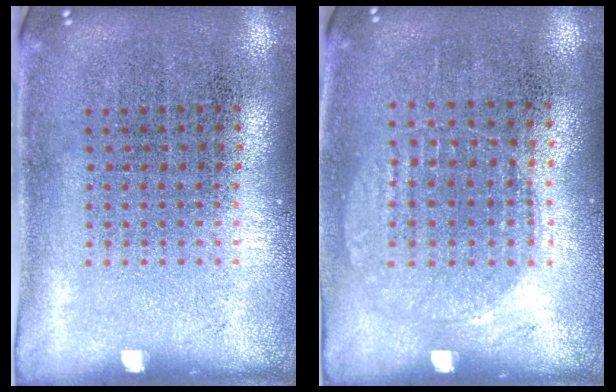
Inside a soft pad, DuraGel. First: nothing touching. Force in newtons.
{"total": 1.0, "press": 0.9, "slide": 0.3}